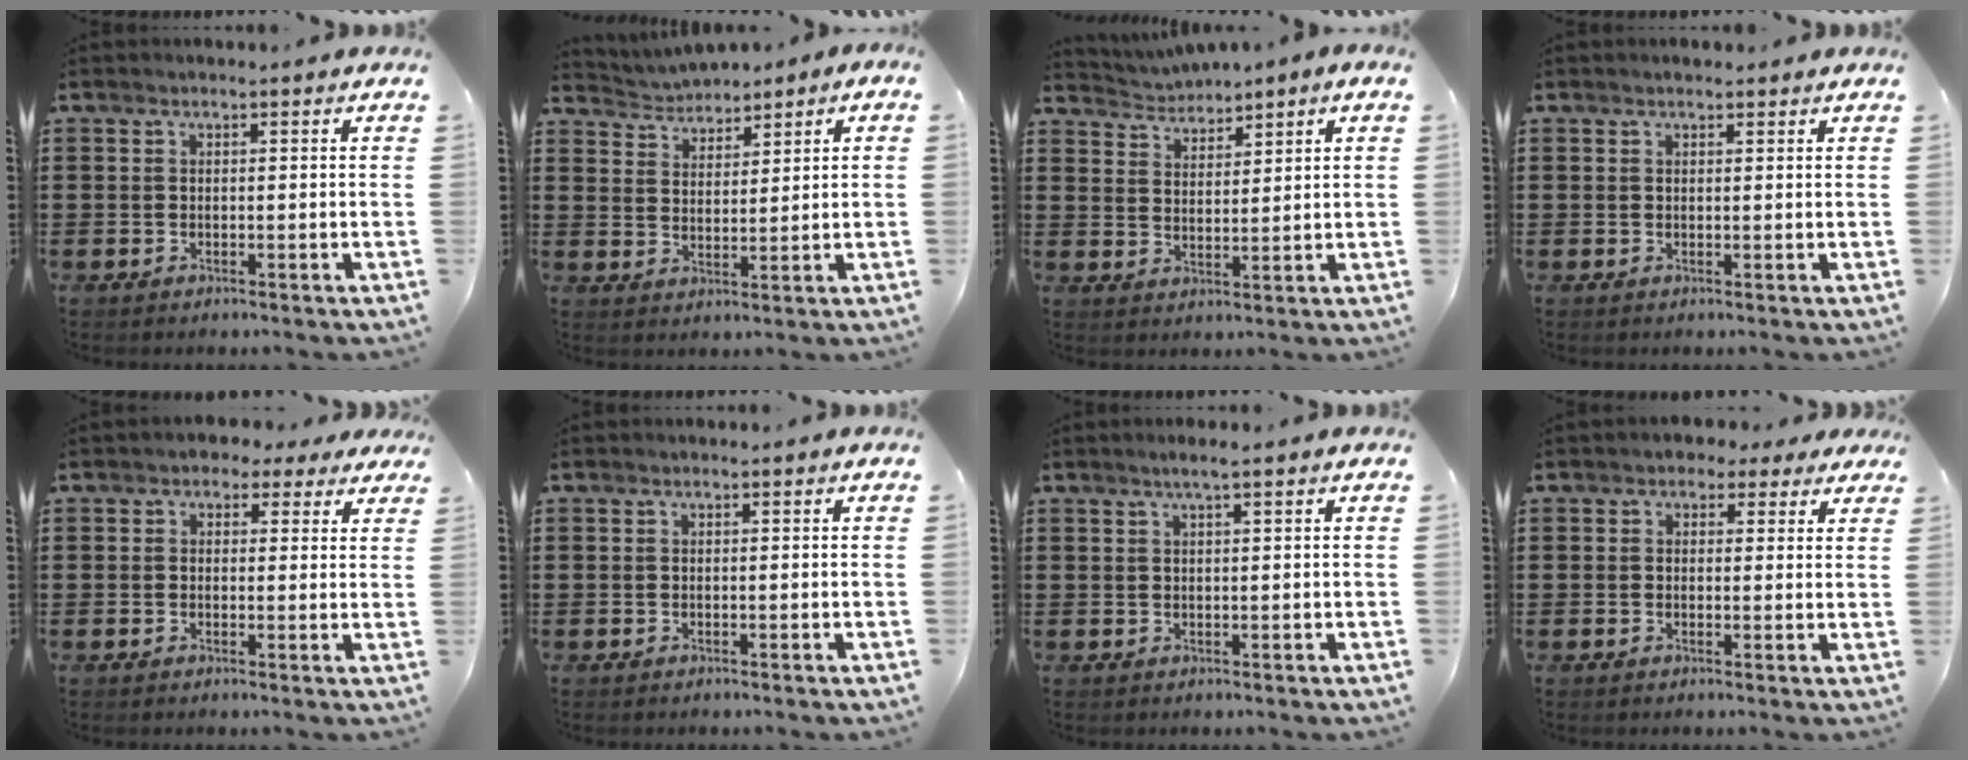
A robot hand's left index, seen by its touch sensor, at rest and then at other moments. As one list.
[{"total": 3.3, "force": [2.8, 1.6, -0.1], "torque": [-0.017, -0.011, 0.049]}, {"total": 2.4, "force": [2.3, 0.5, -0.3], "torque": [-0.007, -0.011, 0.039]}, {"total": 0.8, "force": [0.7, 0.3, 0.2], "torque": [-0.006, 0.003, 0.013]}, {"total": 2.2, "force": [1.3, 1.6, 0.8], "torque": [-0.015, 0.007, 0.021]}, {"total": 0.0}, {"total": 1.6, "force": [1.0, 0.0, 1.3], "torque": [-0.026, 0.000, 0.018]}, {"total": 2.2, "force": [1.4, 1.6, 0.6], "torque": [-0.013, 0.008, 0.022]}]